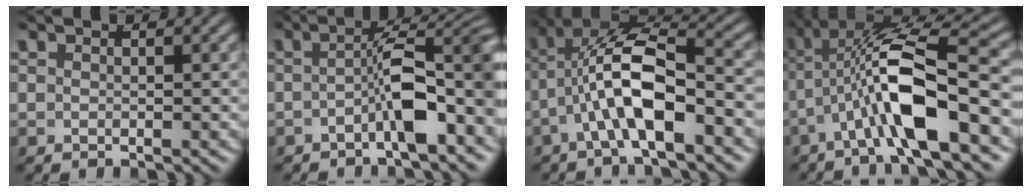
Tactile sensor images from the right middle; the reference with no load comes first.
{"total": 6.5, "force": [-2.0, 1.9, 5.9], "torque": [-0.069, 0.000, -0.031]}
{"total": 6.9, "force": [-0.2, 3.5, 6.0], "torque": [-0.104, -0.010, -0.003]}
{"total": 7.6, "force": [-0.3, 2.8, 7.0], "torque": [-0.130, -0.007, 0.002]}